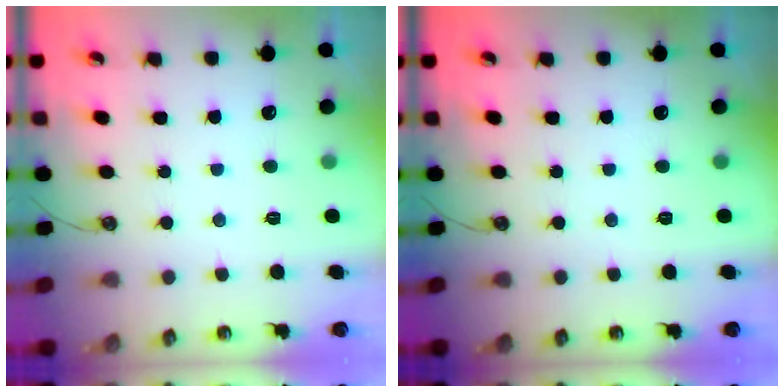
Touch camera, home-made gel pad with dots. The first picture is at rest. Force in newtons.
{"total": 0.0}